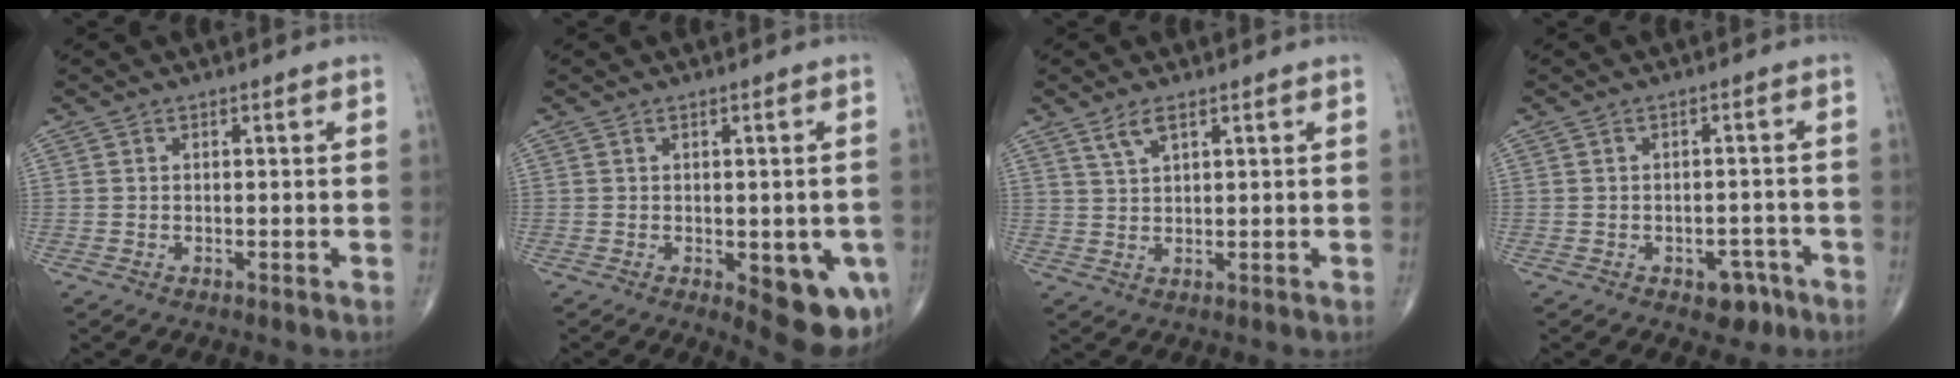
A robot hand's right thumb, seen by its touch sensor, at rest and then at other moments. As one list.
[{"total": 11.2, "force": [-3.5, 4.7, 9.6], "torque": [-0.089, -0.007, -0.033]}, {"total": 3.2, "force": [2.1, 1.0, 2.3], "torque": [-0.046, -0.002, 0.045]}, {"total": 4.4, "force": [-2.5, 2.8, 2.3], "torque": [-0.006, 0.018, -0.029]}]